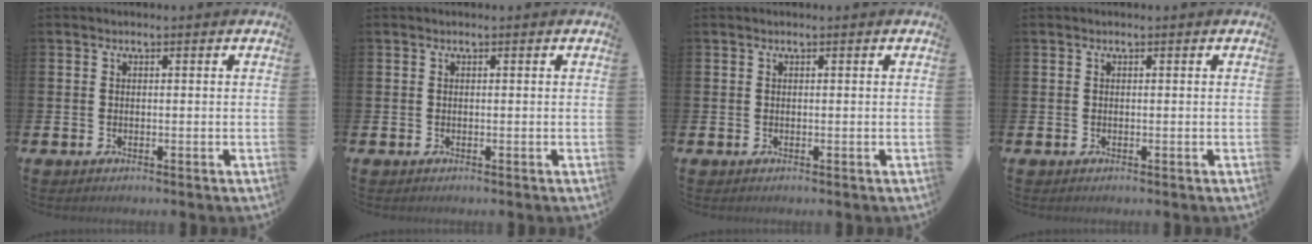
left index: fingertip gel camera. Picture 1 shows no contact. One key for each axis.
{"total": 0.0}
{"total": 0.0}
{"total": 0.0}